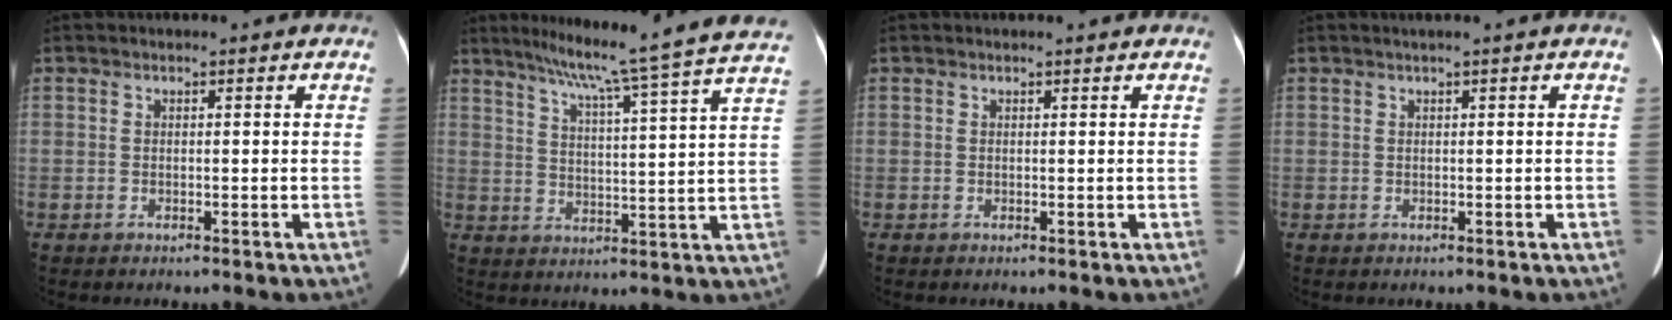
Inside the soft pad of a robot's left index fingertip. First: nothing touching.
{"total": 21.1, "force": [17.7, -2.2, 11.2], "torque": [-0.180, -0.027, 0.227]}
{"total": 1.8, "force": [1.6, 0.3, 0.7], "torque": [-0.008, 0.010, 0.016]}
{"total": 1.0, "force": [0.6, -0.3, 0.7], "torque": [-0.020, 0.004, 0.018]}